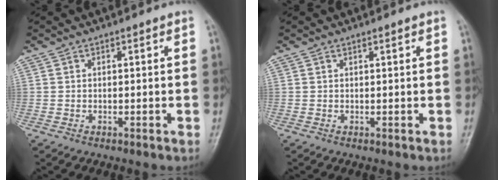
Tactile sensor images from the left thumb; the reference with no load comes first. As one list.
[{"total": 0.6, "force": [0.4, 0.0, 0.4], "torque": [-0.009, -0.001, 0.008]}]